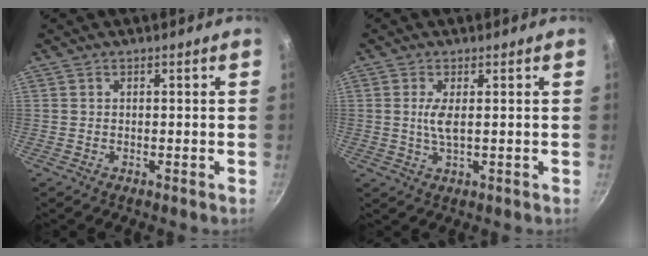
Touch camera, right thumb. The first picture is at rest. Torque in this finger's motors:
{"motor_torque": [0.96, 0.62, 0.65, -0.44, 0.25]}